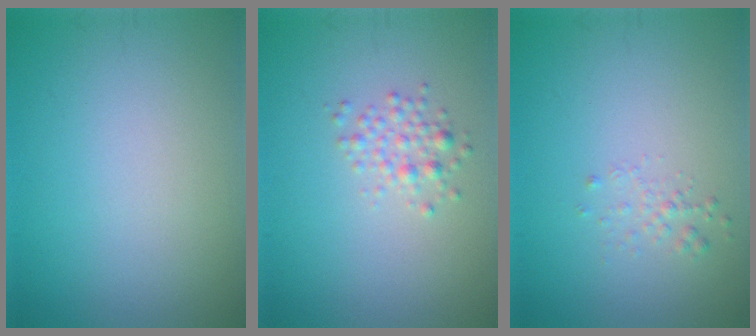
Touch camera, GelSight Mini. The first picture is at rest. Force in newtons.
{"total": 1.7, "press": 1.7, "slide": 0.1}
{"total": 1.0, "press": 1.0, "slide": 0.1}